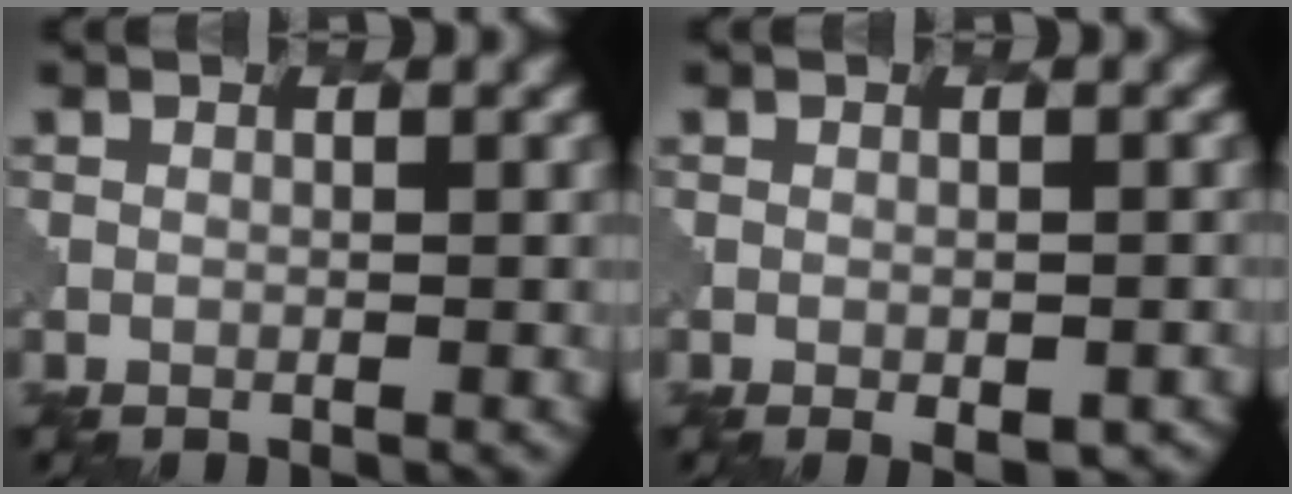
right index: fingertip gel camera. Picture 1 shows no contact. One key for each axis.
{"total": 2.0, "fx": -1.0, "fy": 0.8, "fz": 1.6, "tx": -0.019, "ty": 0.000, "tz": -0.001}